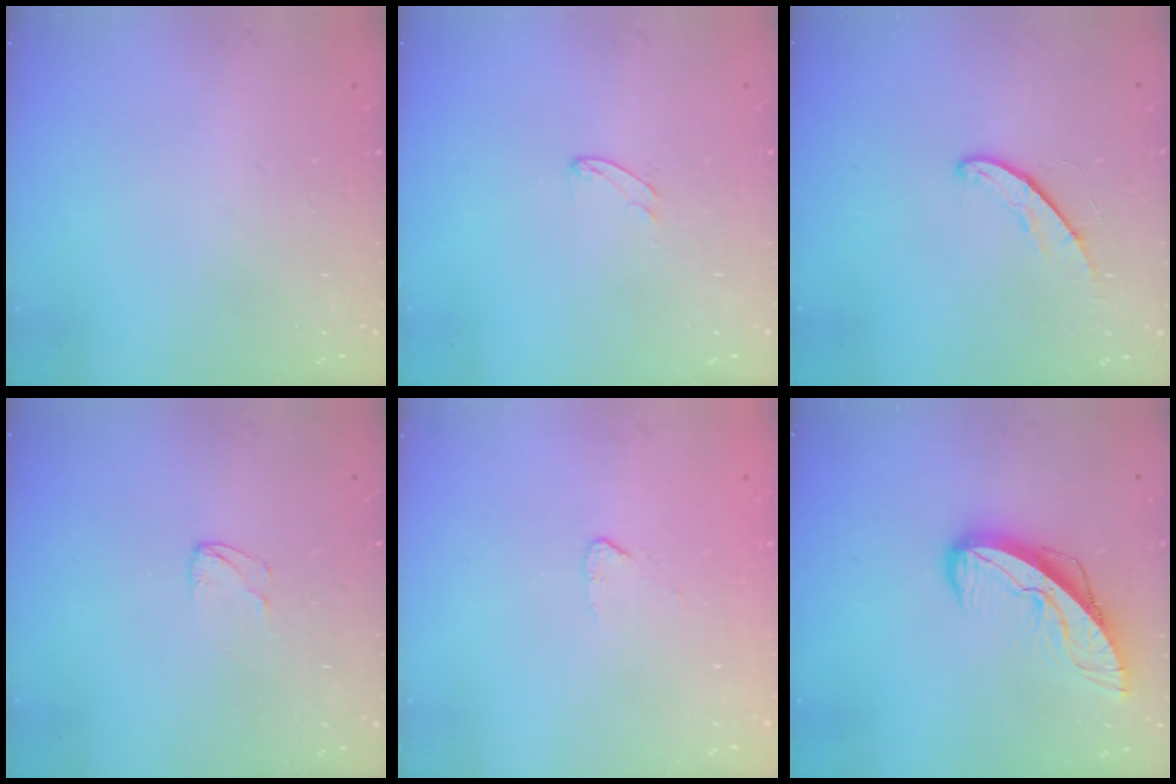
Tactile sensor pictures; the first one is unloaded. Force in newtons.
{"total": 5.5, "press": 5.5, "slide": 0.3}
{"total": 5.6, "press": 5.5, "slide": 0.5}
{"total": 4.1, "press": 4.1, "slide": 0.3}
{"total": 2.7, "press": 2.7, "slide": 0.2}
{"total": 8.6, "press": 8.6, "slide": 0.9}